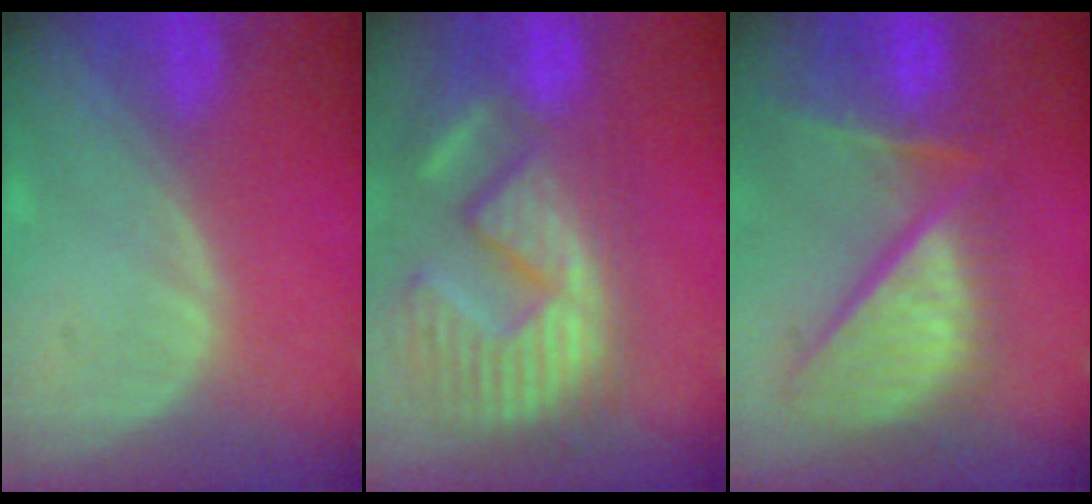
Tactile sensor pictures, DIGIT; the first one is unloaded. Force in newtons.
{"total": 14.9, "press": 12.4, "slide": 8.2}
{"total": 12.7, "press": 10.5, "slide": 7.1}